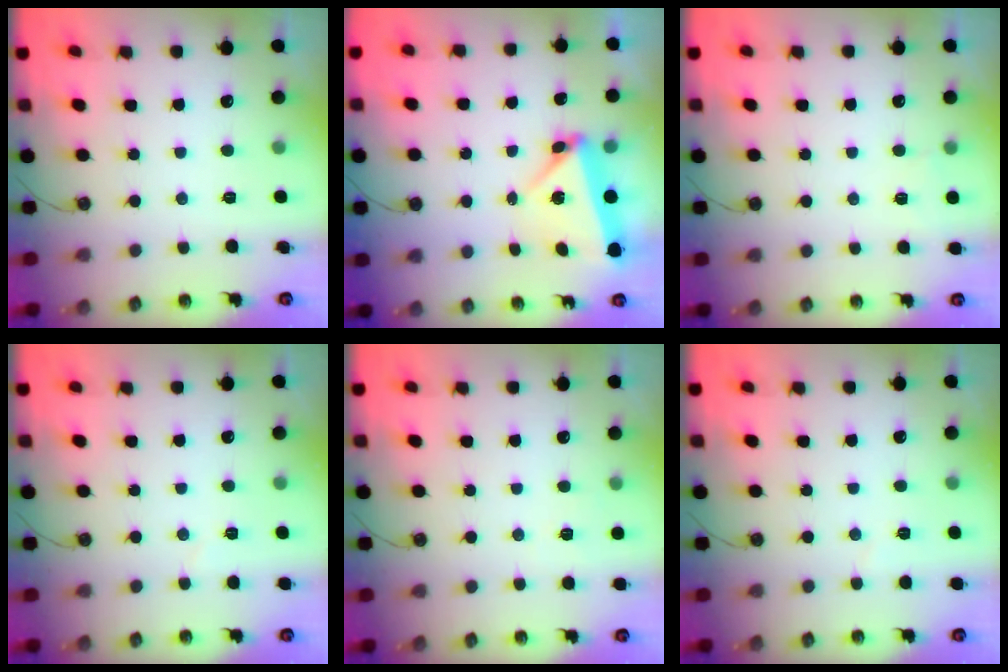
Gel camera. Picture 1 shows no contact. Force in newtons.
{"total": 5.3, "press": 5.2, "slide": 0.6}
{"total": 3.1, "press": 2.4, "slide": 2.0}
{"total": 2.9, "press": 2.7, "slide": 1.2}
{"total": 4.0, "press": 3.9, "slide": 0.6}
{"total": 2.3, "press": 1.7, "slide": 1.6}